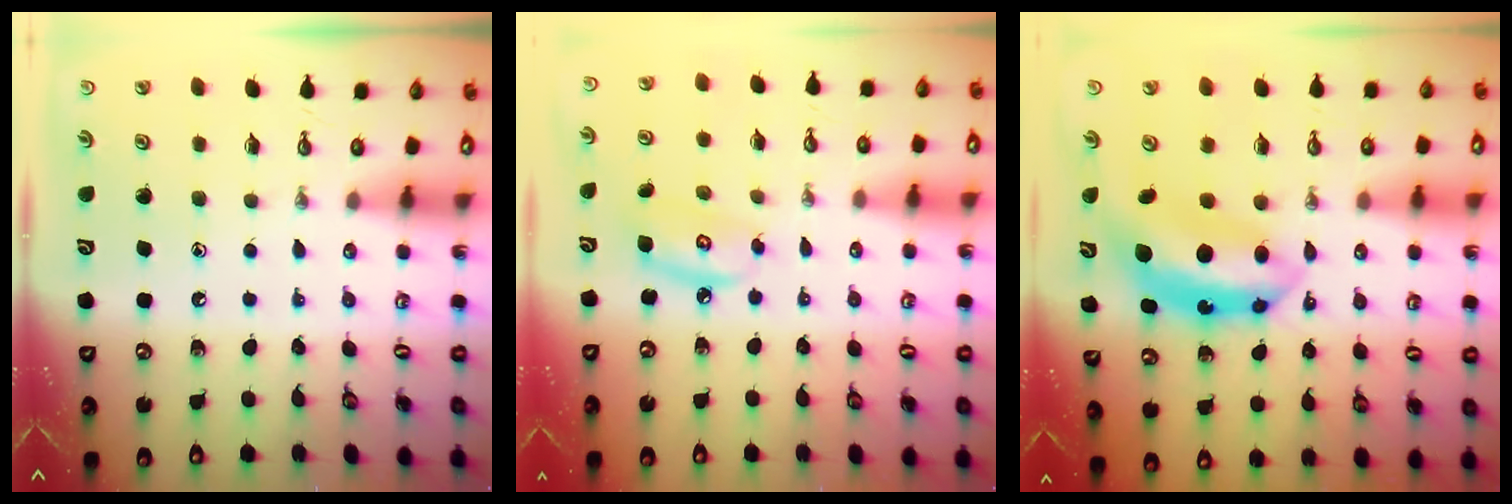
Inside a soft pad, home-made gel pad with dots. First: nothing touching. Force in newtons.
{"total": 5.8, "press": 5.8, "slide": 0.4}
{"total": 8.3, "press": 8.3, "slide": 0.2}